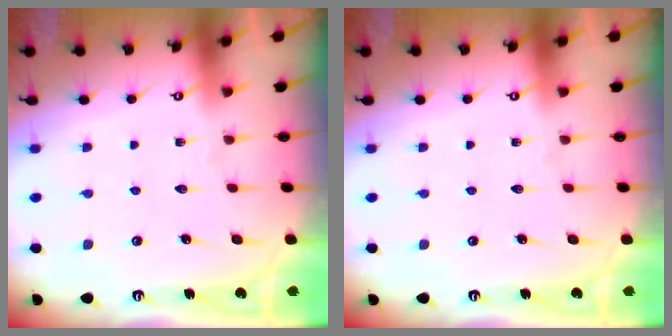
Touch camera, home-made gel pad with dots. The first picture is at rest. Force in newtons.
{"total": 0.0}